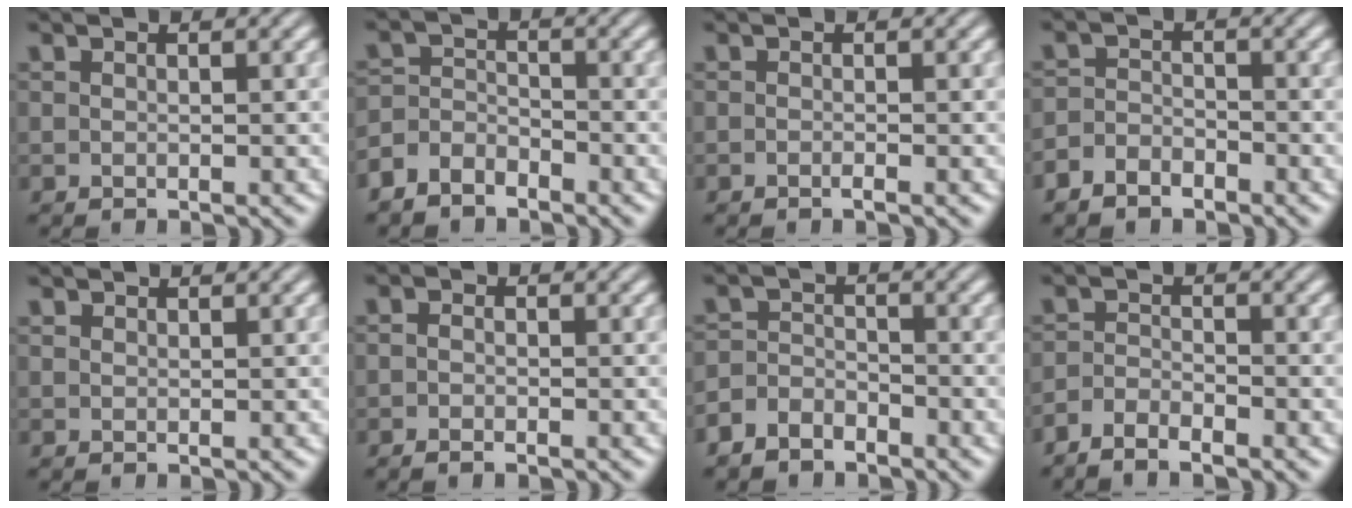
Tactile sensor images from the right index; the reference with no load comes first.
{"total": 3.7, "force": [-2.9, 2.2, 0.9], "torque": [-0.004, -0.012, -0.050]}
{"total": 0.8, "force": [-0.7, -0.3, 0.2], "torque": [-0.001, 0.001, -0.013]}
{"total": 2.5, "force": [-2.5, 0.6, 0.3], "torque": [0.008, -0.007, -0.042]}
{"total": 0.8, "force": [0.6, -0.6, -0.1], "torque": [0.009, -0.005, 0.018]}
{"total": 1.0, "force": [-0.9, -0.2, 0.4], "torque": [-0.004, -0.005, -0.015]}
{"total": 3.2, "force": [-2.9, 1.3, 0.5], "torque": [0.007, -0.009, -0.049]}
{"total": 2.4, "force": [-2.3, -0.2, 0.5], "torque": [-0.002, -0.007, -0.042]}